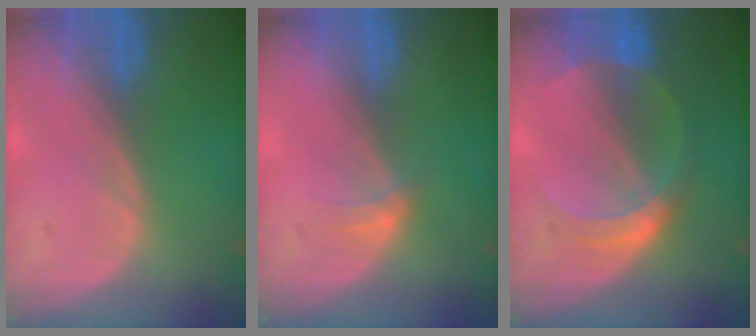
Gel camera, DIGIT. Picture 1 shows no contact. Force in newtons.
{"total": 1.9, "press": 1.5, "slide": 1.1}
{"total": 5.9, "press": 5.9, "slide": 0.1}